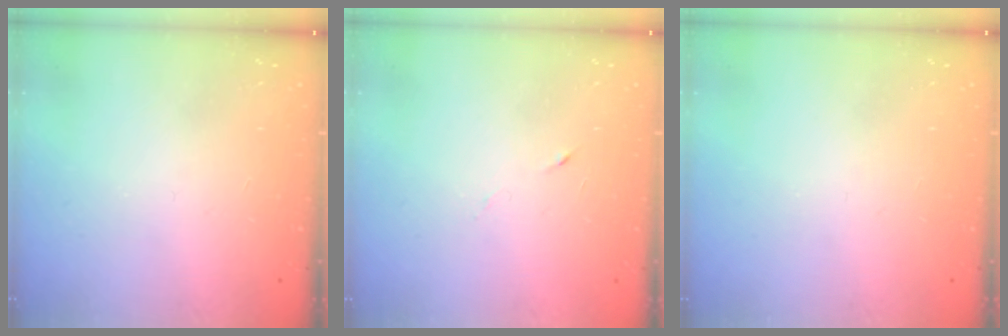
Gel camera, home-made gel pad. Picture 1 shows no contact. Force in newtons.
{"total": 3.1, "press": 3.0, "slide": 1.0}
{"total": 0.0}